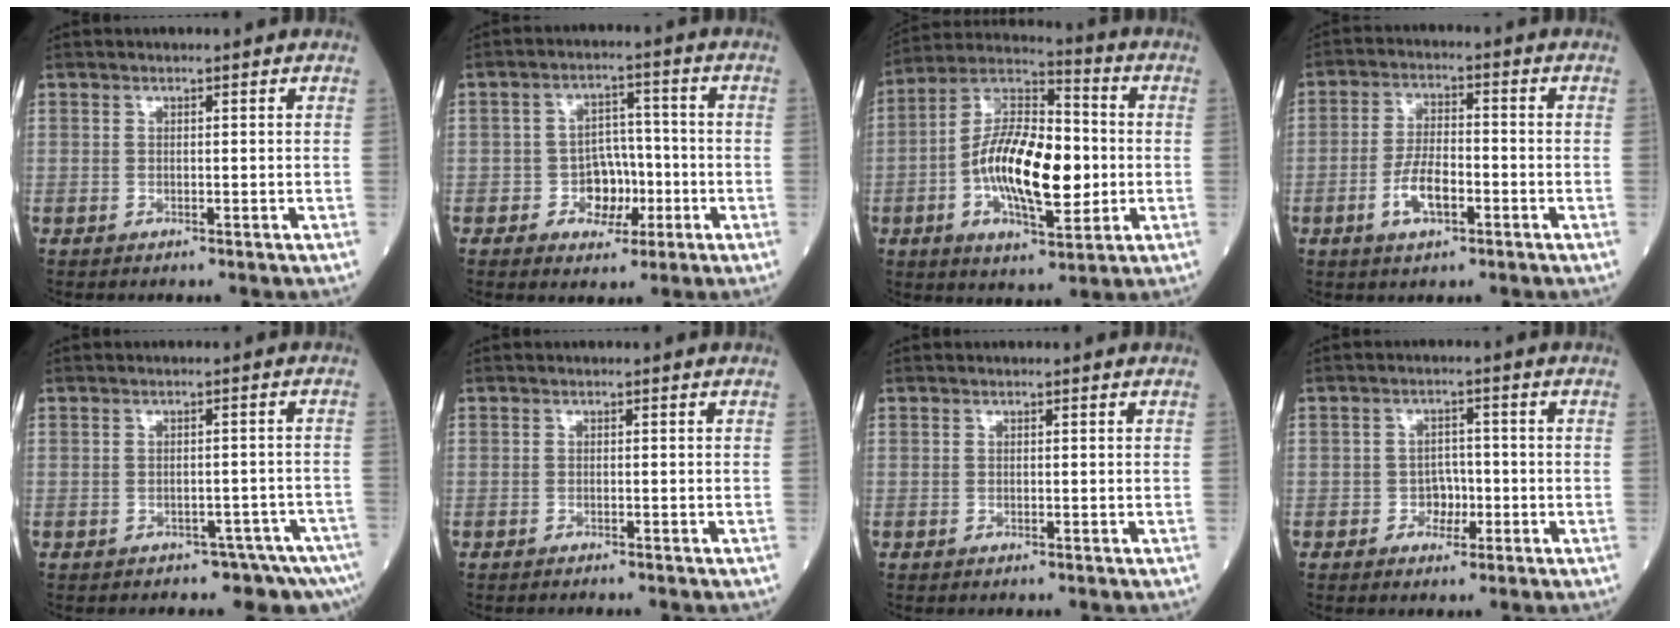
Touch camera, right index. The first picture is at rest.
{"total": 5.8, "force": [-1.9, 4.5, 3.0], "torque": [-0.039, 0.015, -0.029]}
{"total": 16.9, "force": [-2.1, 6.3, 15.6], "torque": [-0.292, 0.012, -0.039]}
{"total": 6.4, "force": [-2.5, 2.4, 5.3], "torque": [-0.107, 0.004, -0.046]}
{"total": 5.8, "force": [-4.9, 2.2, 2.2], "torque": [-0.015, 0.013, -0.057]}
{"total": 1.7, "force": [-1.5, 0.1, 0.6], "torque": [-0.011, -0.002, -0.019]}
{"total": 0.0}
{"total": 3.2, "force": [-1.1, 2.5, 1.5], "torque": [-0.014, 0.008, -0.017]}